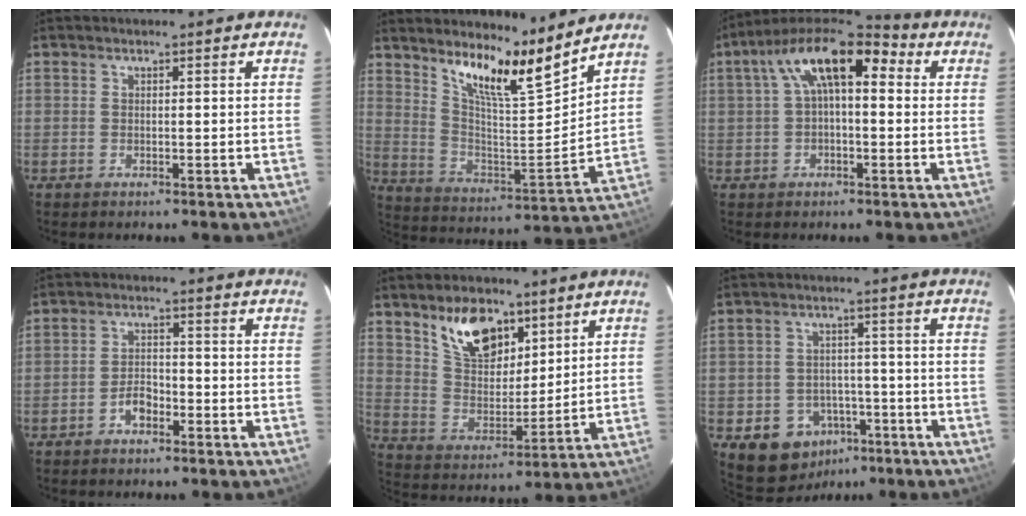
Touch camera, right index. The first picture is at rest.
{"total": 14.2, "force": [11.2, 1.3, 8.6], "torque": [-0.143, -0.021, 0.205]}
{"total": 13.4, "force": [3.6, 6.2, 11.4], "torque": [-0.203, 0.043, 0.049]}
{"total": 3.7, "force": [-2.5, 1.9, 1.9], "torque": [-0.044, 0.010, -0.042]}
{"total": 12.8, "force": [8.0, 7.0, 7.3], "torque": [-0.126, 0.010, 0.154]}
{"total": 10.6, "force": [-5.6, 8.3, 3.4], "torque": [-0.083, 0.021, -0.057]}